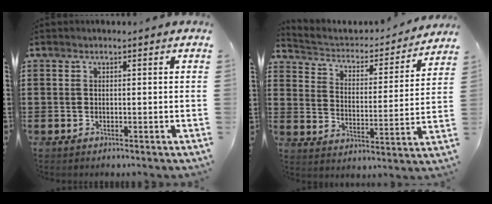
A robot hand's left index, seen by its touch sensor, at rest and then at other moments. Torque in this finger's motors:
{"motor_torque": [0.02, 0.20, 0.15, 0.07]}